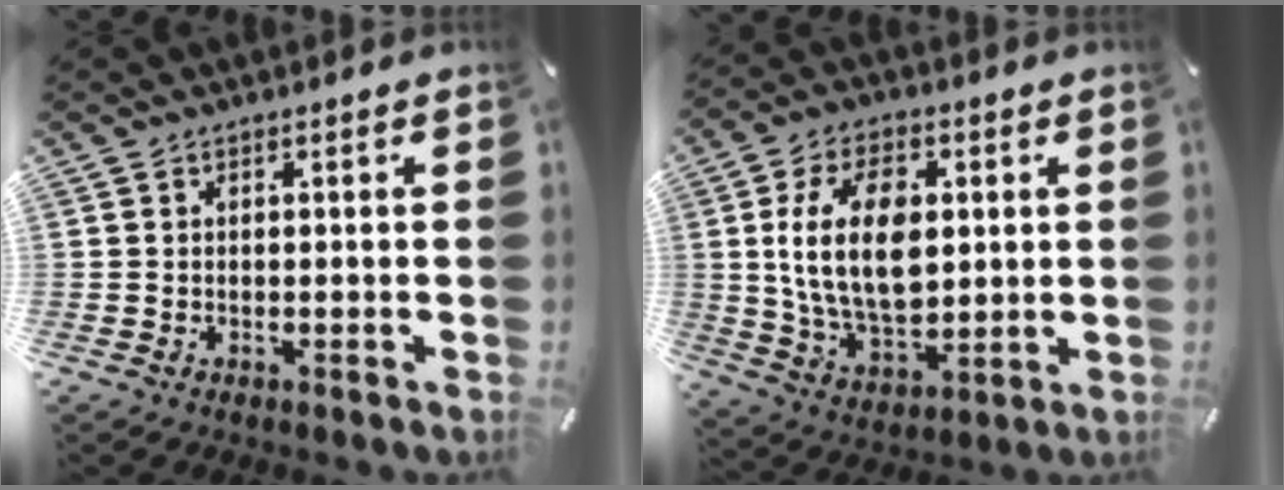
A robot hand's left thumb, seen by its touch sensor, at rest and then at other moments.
{"total": 16.7, "force": [2.4, 10.8, 12.5], "torque": [-0.258, 0.003, 0.041]}